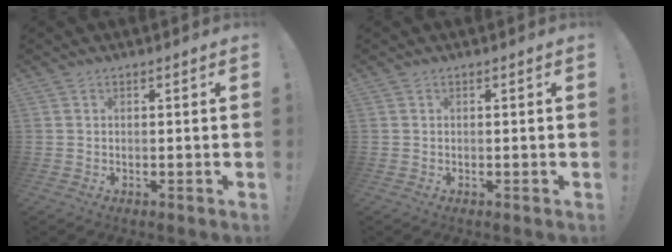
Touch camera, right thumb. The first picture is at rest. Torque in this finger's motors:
{"motor_torque": [0.00, 0.00, -0.09, 0.08, 0.00]}